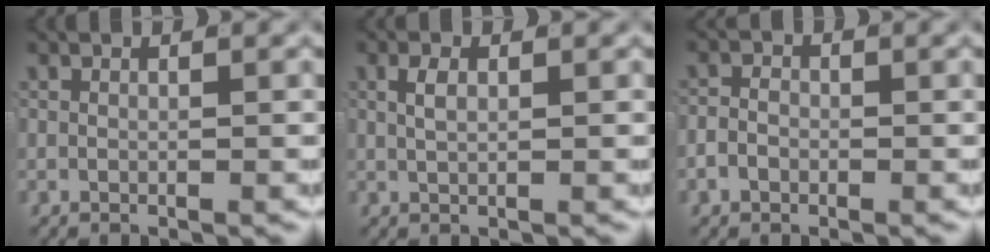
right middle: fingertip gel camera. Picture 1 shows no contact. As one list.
[{"total": 1.3, "force": [0.4, 0.4, 1.2], "torque": [-0.022, -0.002, 0.010]}, {"total": 1.7, "force": [-0.7, 1.3, 0.8], "torque": [-0.014, 0.001, -0.014]}]